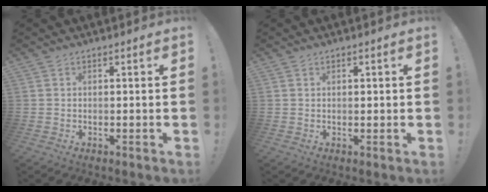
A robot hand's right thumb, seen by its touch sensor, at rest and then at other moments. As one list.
[{"total": 0.6, "force": [0.2, 0.5, 0.3], "torque": [-0.005, 0.003, 0.004]}]